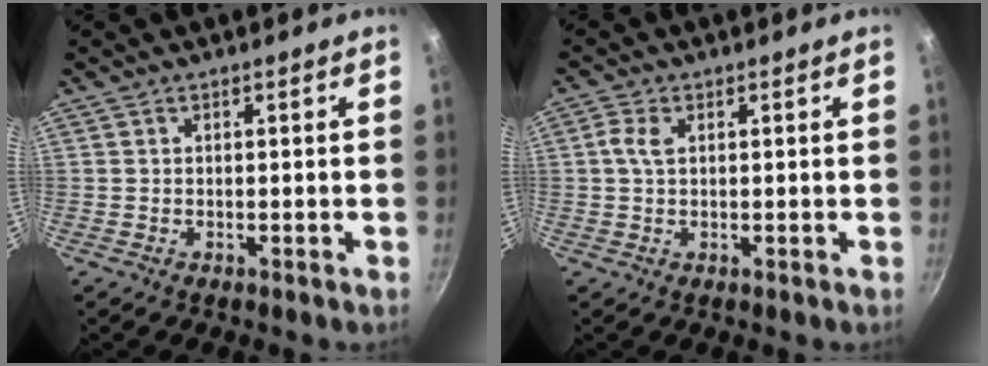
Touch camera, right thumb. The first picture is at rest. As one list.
[{"total": 3.1, "force": [0.7, 1.8, 2.4], "torque": [-0.055, 0.008, 0.012]}]